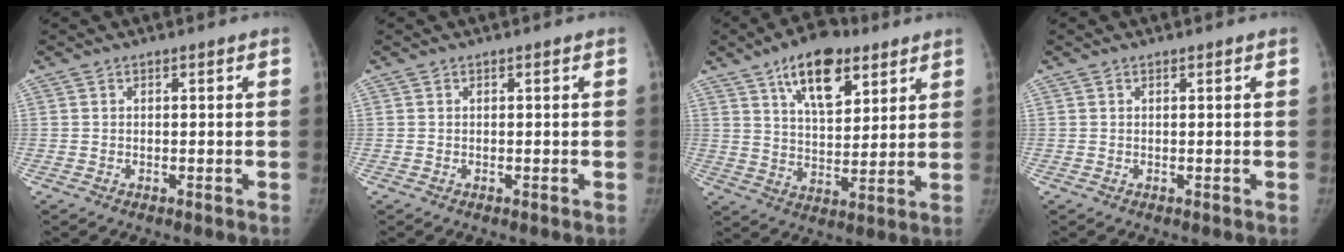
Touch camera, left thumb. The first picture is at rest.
{"total": 0.0}
{"total": 14.0, "force": [8.0, 6.8, 9.3], "torque": [-0.110, -0.032, 0.133]}
{"total": 0.0}